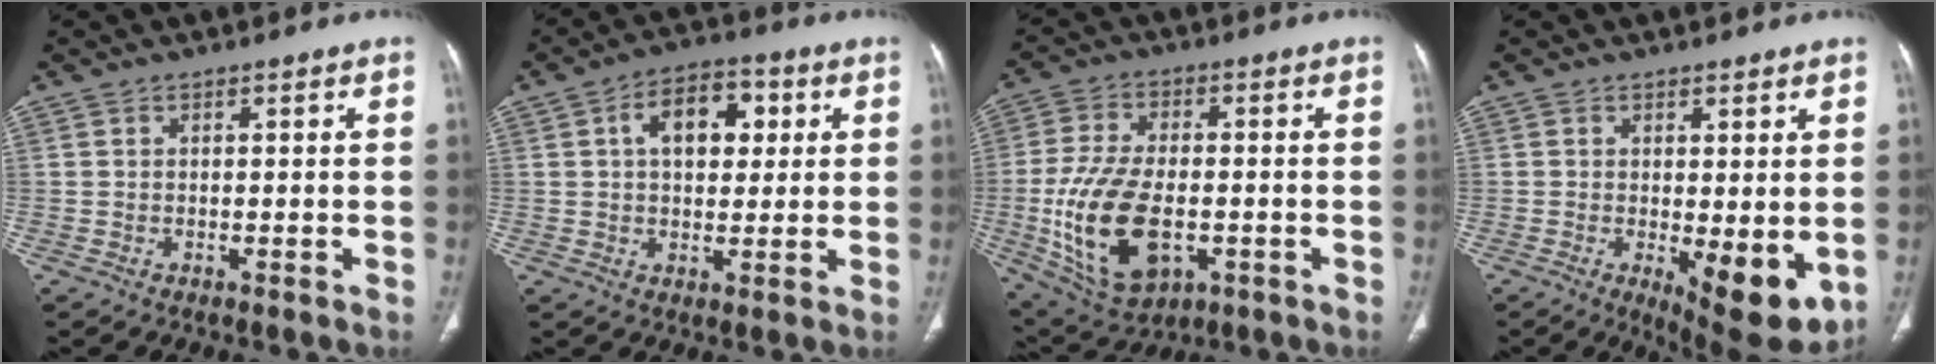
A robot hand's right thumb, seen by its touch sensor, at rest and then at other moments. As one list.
[{"total": 10.5, "force": [2.8, 6.4, 7.8], "torque": [-0.093, 0.011, 0.039]}, {"total": 17.2, "force": [-3.5, 9.6, 13.8], "torque": [-0.263, 0.001, -0.047]}, {"total": 9.5, "force": [-1.6, 3.4, 8.7], "torque": [-0.113, -0.026, -0.011]}]